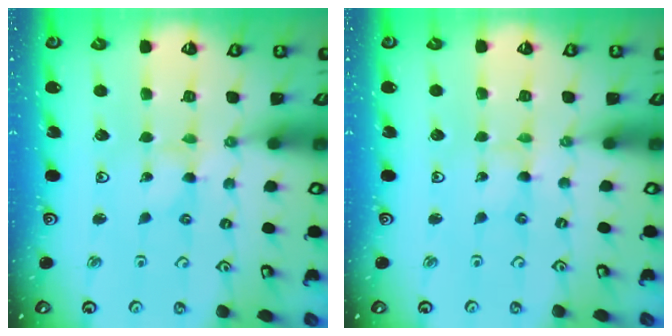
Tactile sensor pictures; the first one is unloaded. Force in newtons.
{"total": 1.6, "press": 1.6, "slide": 0.2}